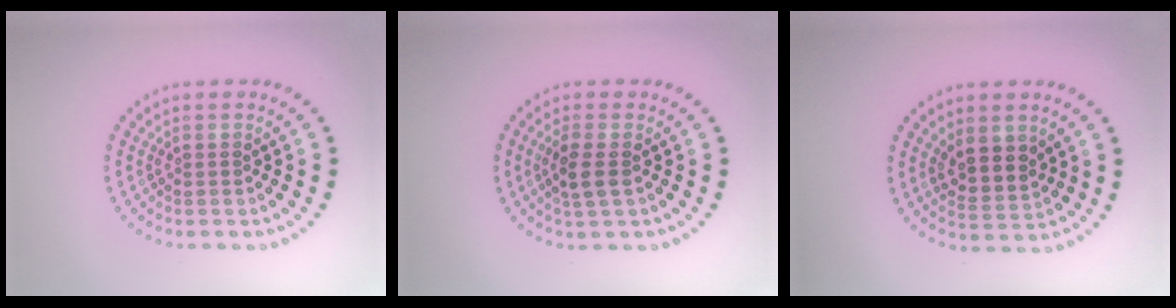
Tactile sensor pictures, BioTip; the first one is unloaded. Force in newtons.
{"total": 2.3, "press": 2.1, "slide": 1.0}
{"total": 3.0, "press": 2.7, "slide": 1.4}